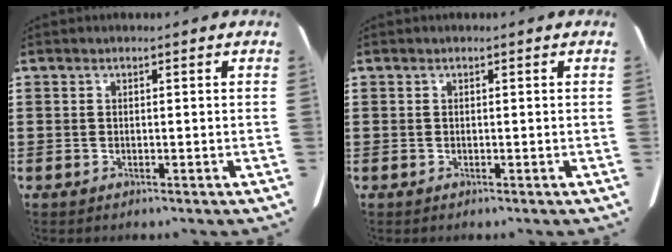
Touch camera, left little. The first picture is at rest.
{"total": 0.0}